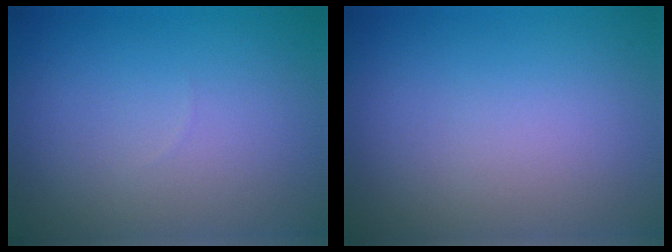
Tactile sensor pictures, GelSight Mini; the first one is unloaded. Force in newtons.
{"total": 0.0}